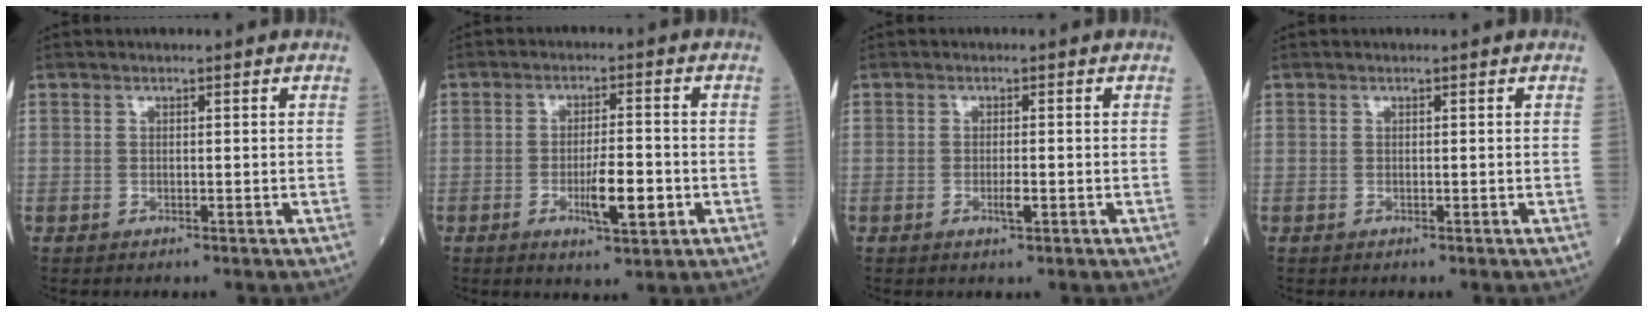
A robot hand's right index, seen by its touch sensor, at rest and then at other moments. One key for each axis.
{"total": 6.3, "fx": -1.9, "fy": 1.1, "fz": 5.9, "tx": -0.102, "ty": -0.005, "tz": -0.025}
{"total": 1.7, "fx": -0.5, "fy": 0.2, "fz": 1.6, "tx": -0.032, "ty": -0.003, "tz": -0.006}
{"total": 0.0}